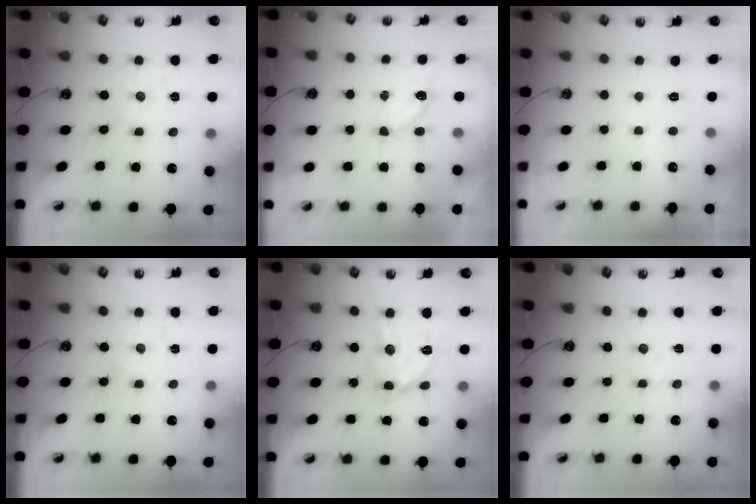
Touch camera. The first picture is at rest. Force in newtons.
{"total": 4.4, "press": 4.4, "slide": 0.5}
{"total": 0.0}
{"total": 1.1, "press": 1.1, "slide": 0.2}
{"total": 14.8, "press": 14.8, "slide": 1.1}
{"total": 2.0, "press": 2.0, "slide": 0.3}